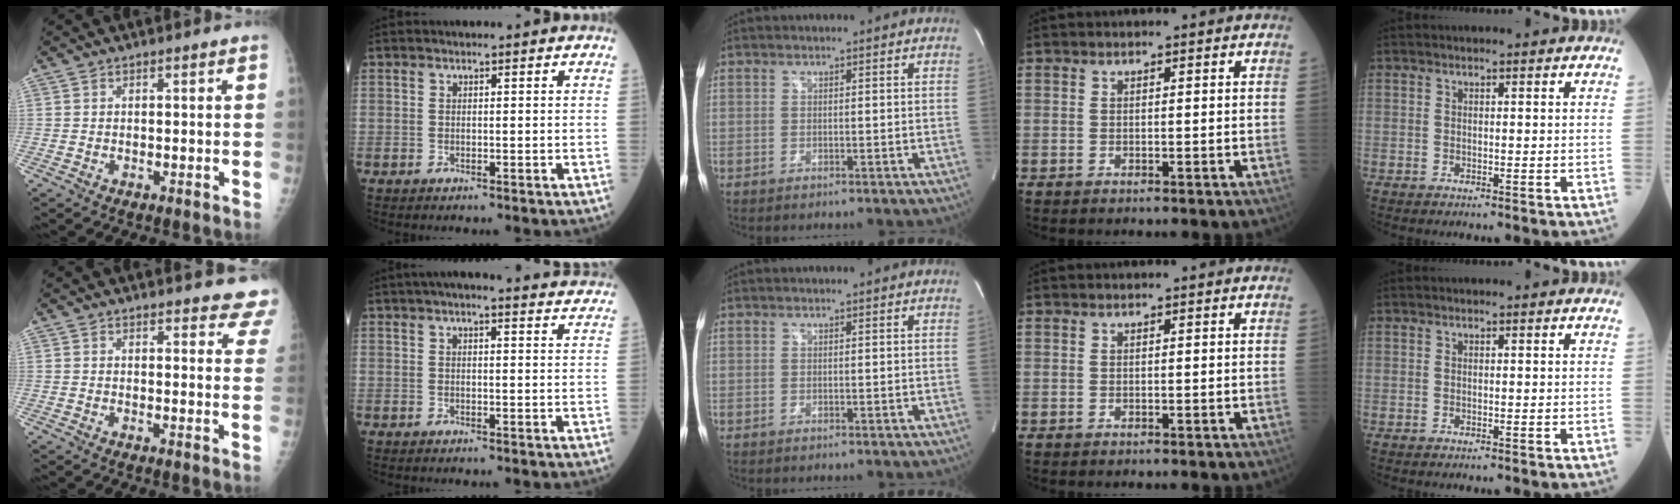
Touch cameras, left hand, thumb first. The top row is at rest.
{"thumb": {"total": 10.4, "force": [9.5, 2.7, 3.1], "torque": [0.012, -0.042, 0.085]}, "index": {"total": 13.9, "force": [12.6, 1.4, 5.5], "torque": [-0.068, 0.027, 0.144]}}